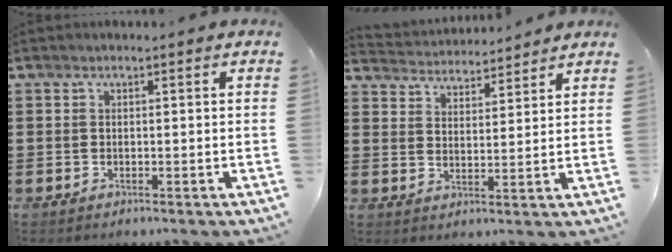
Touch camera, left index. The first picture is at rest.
{"total": 3.6, "force": [3.6, 0.1, -0.4], "torque": [-0.011, -0.023, 0.062]}